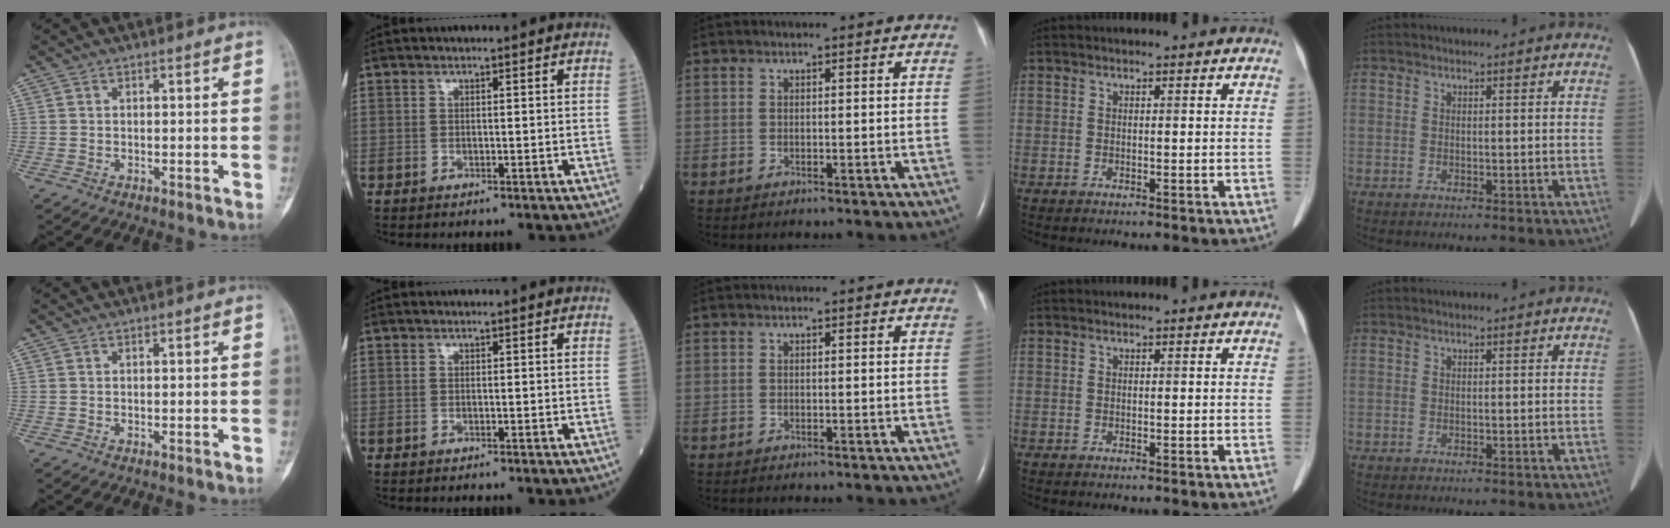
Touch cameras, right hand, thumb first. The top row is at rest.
{}